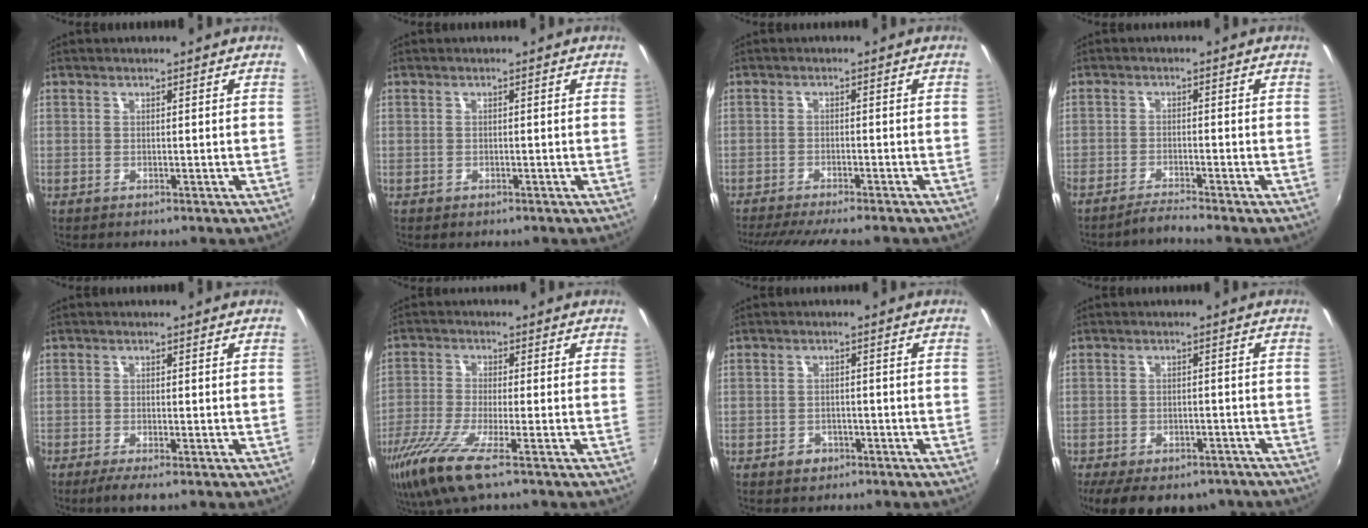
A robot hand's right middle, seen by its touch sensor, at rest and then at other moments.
{"total": 0.8, "force": [-0.5, 0.6, 0.1], "torque": [-0.006, -0.003, -0.007]}
{"total": 11.0, "force": [-9.7, 0.9, 5.2], "torque": [-0.113, -0.026, -0.148]}
{"total": 2.9, "force": [-2.7, -0.7, 0.5], "torque": [-0.027, -0.004, -0.054]}
{"total": 2.9, "force": [-2.0, 0.3, 2.0], "torque": [-0.050, -0.012, -0.037]}
{"total": 10.5, "force": [-6.5, 1.3, 8.1], "torque": [-0.186, -0.038, -0.127]}
{"total": 2.7, "force": [-1.7, 2.1, 0.7], "torque": [-0.016, 0.001, -0.024]}
{"total": 15.0, "force": [-11.2, 6.6, 7.4], "torque": [-0.151, -0.030, -0.150]}